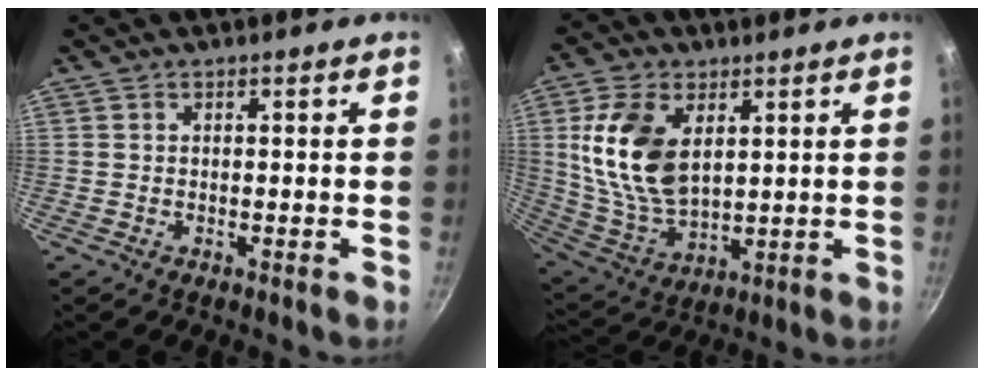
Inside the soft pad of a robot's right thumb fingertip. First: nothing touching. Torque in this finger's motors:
{"motor_torque": [0.57, 0.71, 1.19, -0.38, 0.36]}